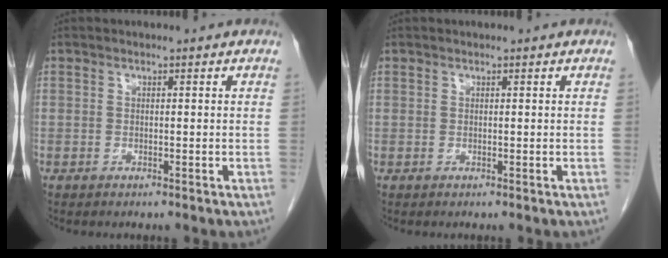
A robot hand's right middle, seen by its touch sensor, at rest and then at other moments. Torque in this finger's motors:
{"motor_torque": [-0.02, 0.00, 0.00, 0.00]}